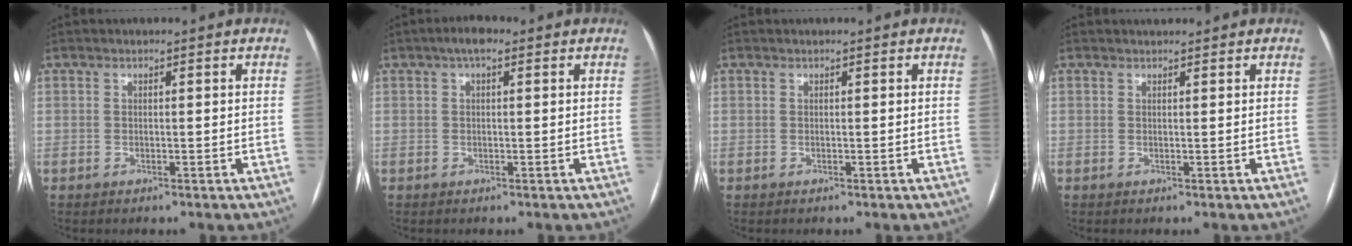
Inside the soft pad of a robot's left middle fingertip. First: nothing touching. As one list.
[{"total": 2.8, "force": [1.4, 1.0, 2.1], "torque": [-0.035, 0.017, 0.018]}, {"total": 0.5, "force": [0.1, -0.4, -0.3], "torque": [0.010, -0.002, 0.003]}, {"total": 1.3, "force": [1.2, -0.2, 0.1], "torque": [-0.001, 0.010, 0.021]}]